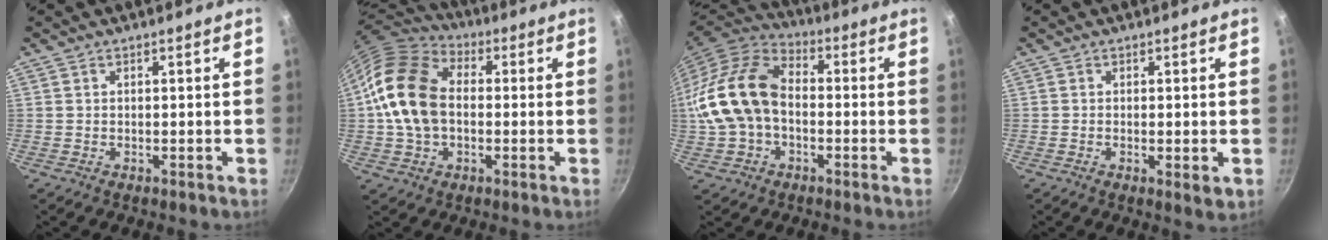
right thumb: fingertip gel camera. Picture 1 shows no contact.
{"total": 16.3, "force": [0.1, 11.6, 11.5], "torque": [-0.198, 0.026, -0.011]}
{"total": 18.7, "force": [-1.0, 13.1, 13.3], "torque": [-0.254, 0.044, -0.027]}
{"total": 2.6, "force": [-0.4, 0.7, 2.4], "torque": [-0.040, -0.010, -0.006]}